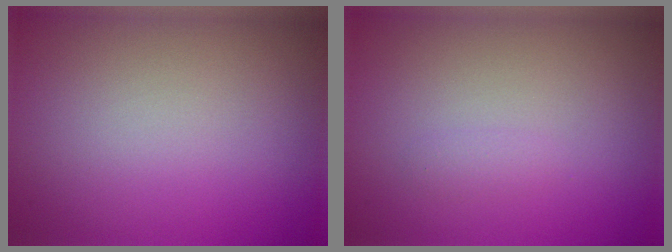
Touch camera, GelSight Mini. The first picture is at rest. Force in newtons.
{"total": 0.7, "press": 0.7, "slide": 0.0}